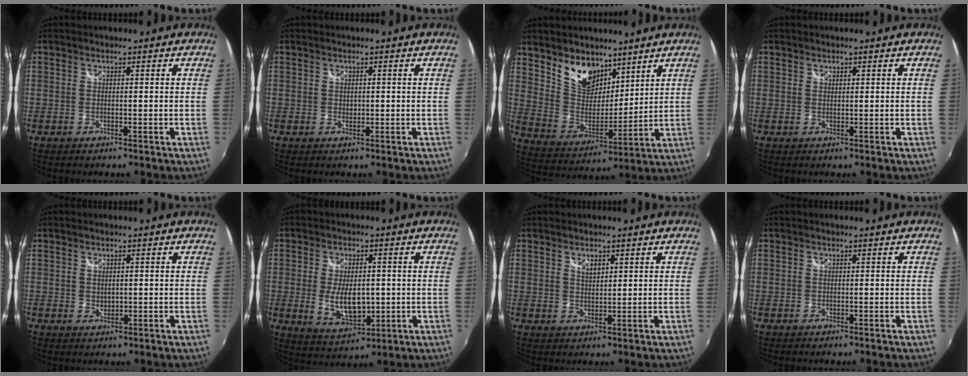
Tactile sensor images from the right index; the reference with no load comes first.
{"total": 0.6, "force": [0.2, 0.6, 0.2], "torque": [0.000, 0.000, 0.002]}
{"total": 12.0, "force": [8.3, 6.9, 5.1], "torque": [-0.100, 0.003, 0.165]}
{"total": 0.6, "force": [0.4, 0.4, 0.1], "torque": [-0.001, 0.000, 0.006]}
{"total": 1.2, "force": [0.4, 1.0, 0.6], "torque": [-0.006, 0.000, 0.007]}
{"total": 9.2, "force": [-0.8, 4.8, 7.8], "torque": [-0.150, -0.011, -0.005]}
{"total": 2.3, "force": [1.4, 1.3, 1.4], "torque": [-0.020, 0.000, 0.024]}
{"total": 0.0}